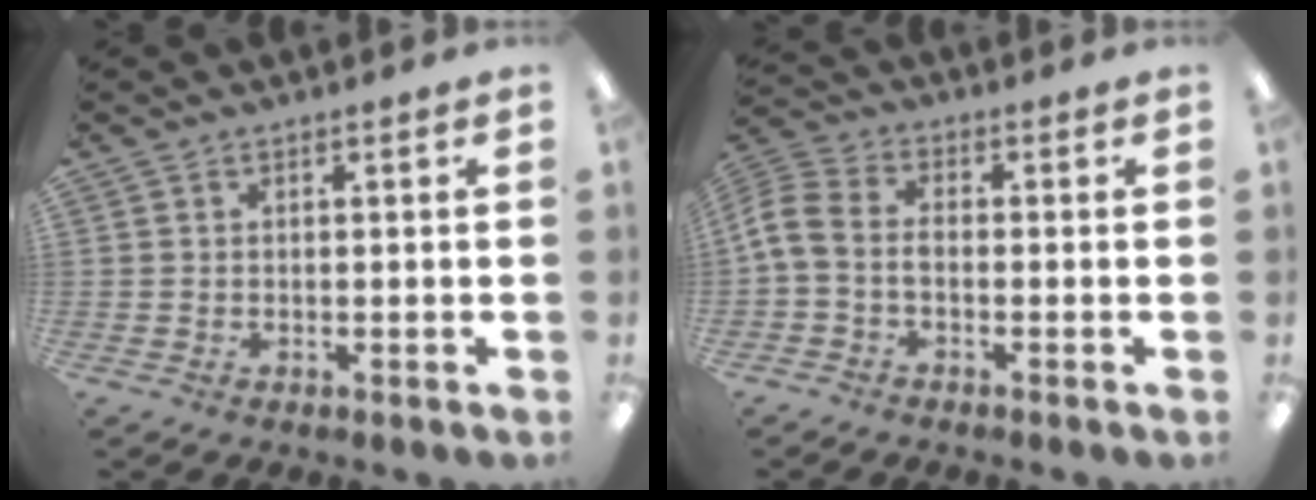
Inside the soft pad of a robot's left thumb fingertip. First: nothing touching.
{"total": 7.3, "force": [-1.3, 4.7, 5.5], "torque": [-0.126, -0.002, -0.022]}